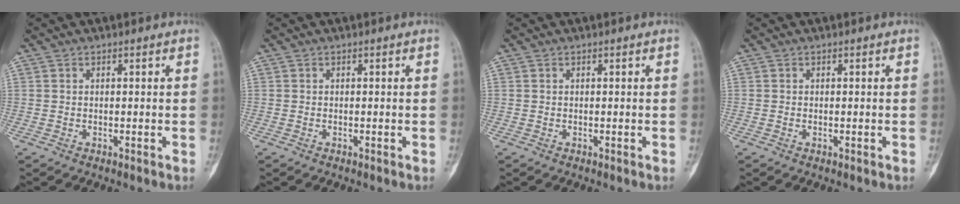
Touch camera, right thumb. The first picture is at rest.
{"total": 0.0}
{"total": 0.0}
{"total": 0.0}